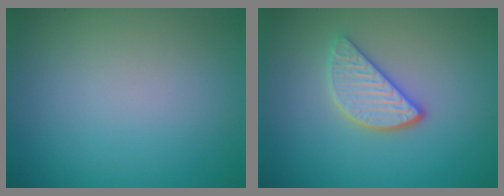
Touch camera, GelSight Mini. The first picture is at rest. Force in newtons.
{"total": 3.1, "press": 2.8, "slide": 1.4}